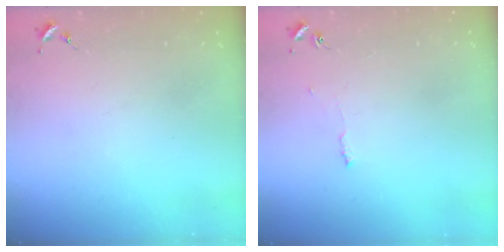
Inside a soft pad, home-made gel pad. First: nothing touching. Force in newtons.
{"total": 4.0, "press": 3.9, "slide": 0.6}